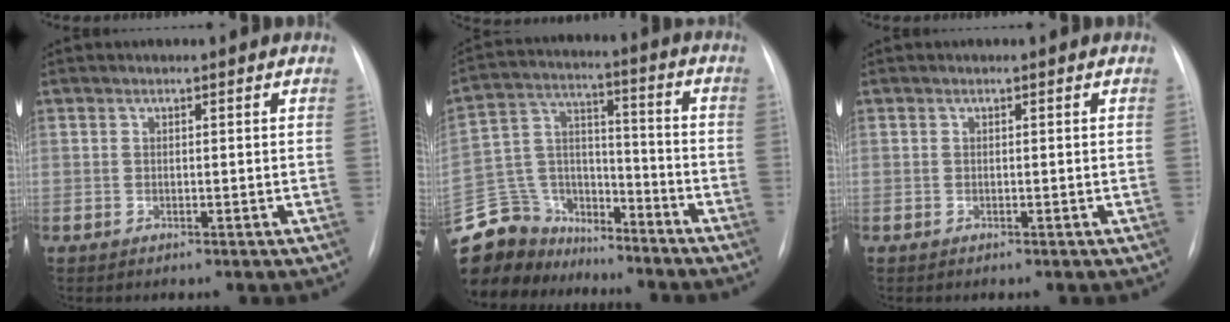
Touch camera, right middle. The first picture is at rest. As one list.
[{"total": 16.4, "force": [-14.2, 7.9, 2.2], "torque": [-0.064, 0.057, -0.246]}, {"total": 0.0}]